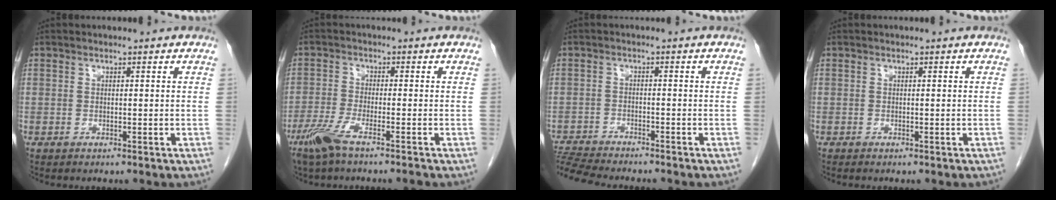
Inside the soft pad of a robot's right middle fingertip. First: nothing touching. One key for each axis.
{"total": 5.4, "fx": -3.8, "fy": 0.0, "fz": 3.8, "tx": -0.083, "ty": -0.015, "tz": -0.080}
{"total": 9.1, "fx": -8.6, "fy": 0.4, "fz": 3.0, "tx": -0.056, "ty": -0.008, "tz": -0.142}
{"total": 0.8, "fx": -0.6, "fy": 0.3, "fz": 0.4, "tx": -0.010, "ty": -0.001, "tz": -0.003}